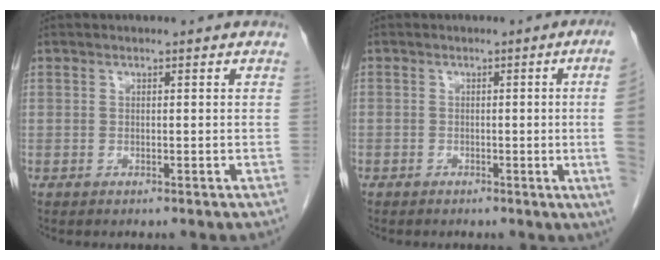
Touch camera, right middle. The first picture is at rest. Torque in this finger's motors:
{"motor_torque": [1.10, -1.04, -0.36, -0.21]}